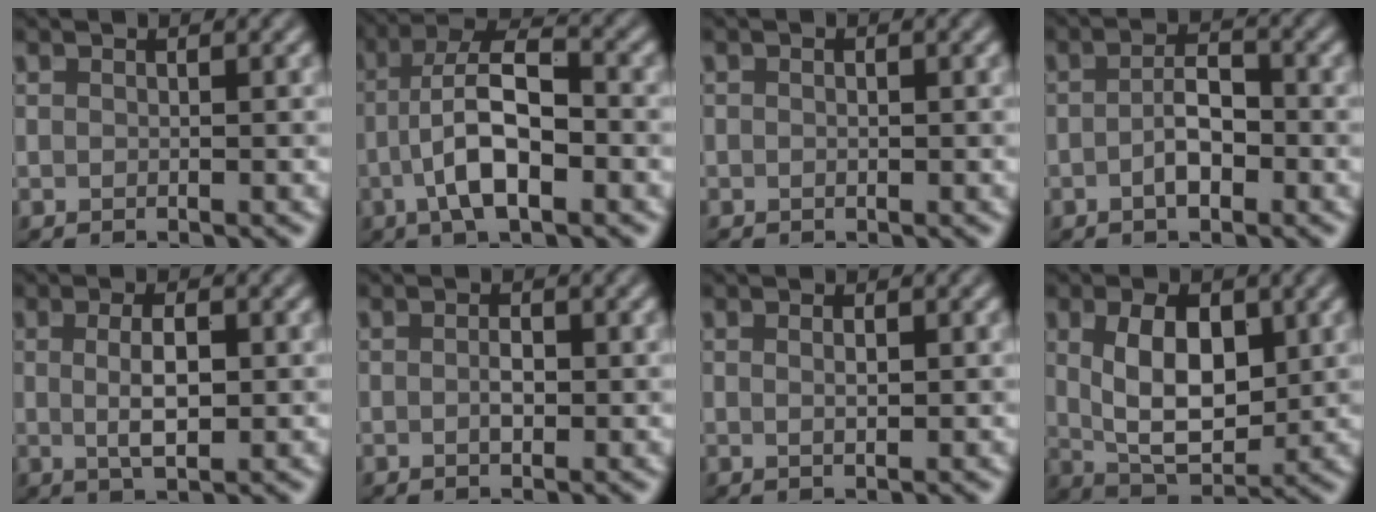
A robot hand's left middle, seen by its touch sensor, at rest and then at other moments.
{"total": 6.9, "force": [-2.1, 2.4, 6.1], "torque": [-0.112, 0.015, -0.045]}
{"total": 0.7, "force": [0.0, 0.7, 0.1], "torque": [0.007, -0.005, 0.000]}
{"total": 2.8, "force": [-1.0, 1.2, 2.3], "torque": [-0.040, 0.005, -0.023]}
{"total": 3.2, "force": [0.2, 1.0, 3.0], "torque": [-0.060, -0.001, 0.004]}
{"total": 1.4, "force": [0.0, 0.7, 1.2], "torque": [-0.021, 0.000, -0.002]}
{"total": 1.0, "force": [0.3, 0.4, 0.9], "torque": [-0.017, -0.001, 0.006]}
{"total": 6.8, "force": [1.2, 3.8, 5.5], "torque": [-0.101, -0.003, 0.028]}